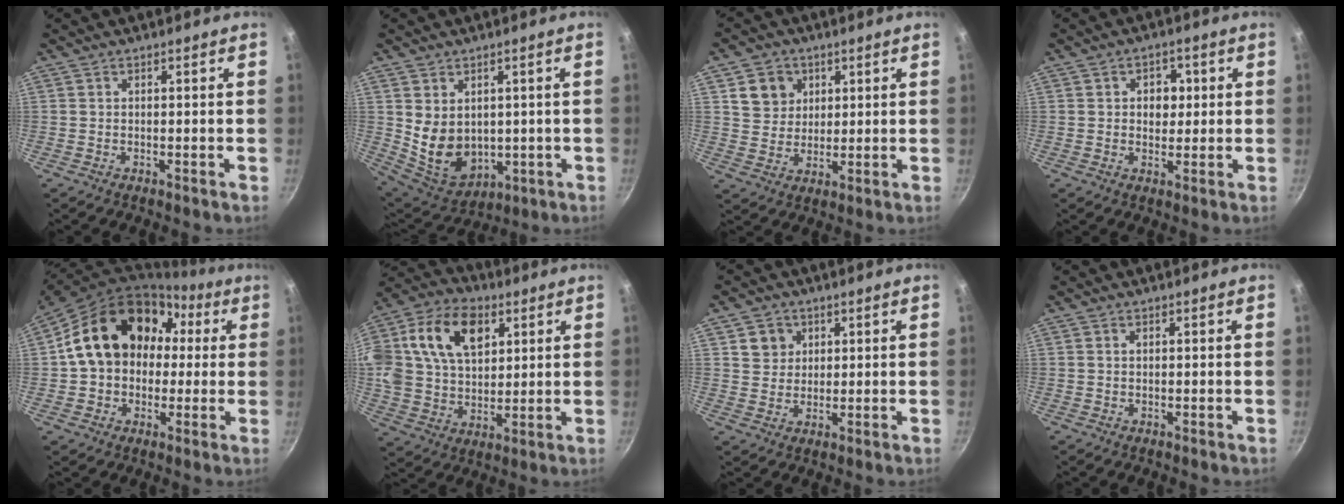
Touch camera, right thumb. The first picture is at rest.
{"total": 10.9, "force": [1.0, 8.2, 7.0], "torque": [-0.100, -0.024, 0.050]}
{"total": 6.9, "force": [2.5, 6.0, 2.1], "torque": [-0.004, 0.000, 0.045]}
{"total": 4.6, "force": [0.8, 3.7, 2.7], "torque": [-0.010, -0.002, 0.010]}
{"total": 19.9, "force": [2.8, 15.6, 11.9], "torque": [-0.172, 0.058, 0.044]}
{"total": 25.4, "force": [9.0, 17.0, 16.6], "torque": [-0.338, 0.021, 0.154]}
{"total": 4.5, "force": [1.7, 4.0, 1.1], "torque": [0.010, 0.003, 0.029]}
{"total": 1.1, "force": [0.3, 0.8, 0.7], "torque": [-0.008, 0.003, 0.006]}